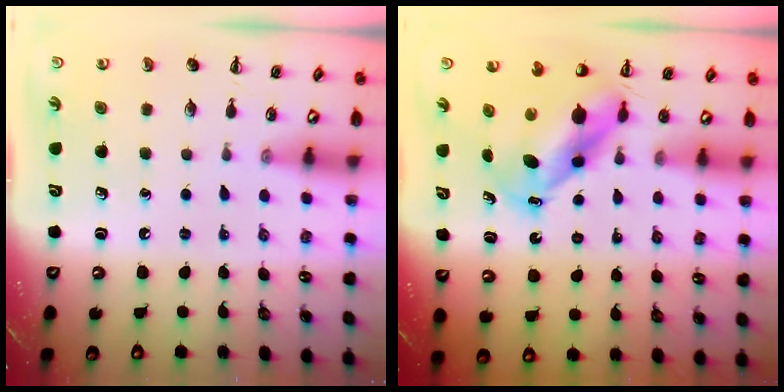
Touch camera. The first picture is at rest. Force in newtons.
{"total": 6.6, "press": 6.3, "slide": 1.9}